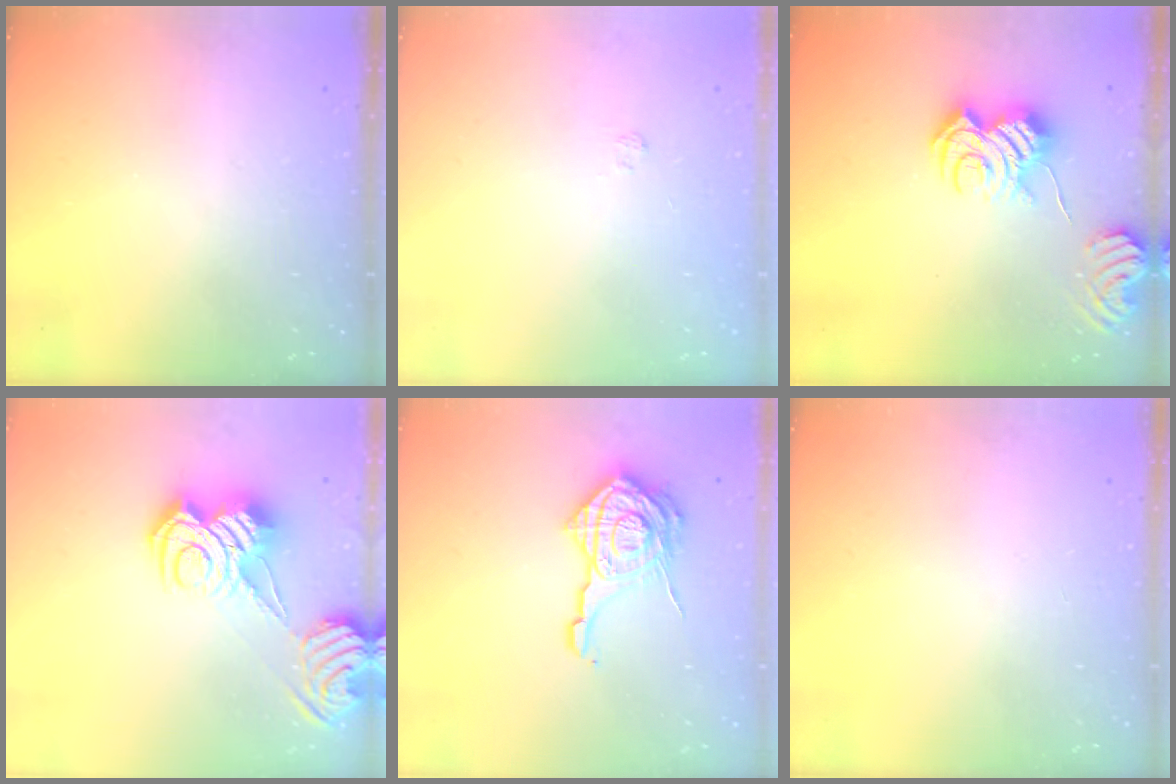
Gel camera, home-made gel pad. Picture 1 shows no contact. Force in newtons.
{"total": 1.7, "press": 1.2, "slide": 1.1}
{"total": 11.9, "press": 11.9, "slide": 0.7}
{"total": 10.5, "press": 10.4, "slide": 0.9}
{"total": 17.6, "press": 17.6, "slide": 1.2}
{"total": 0.0}